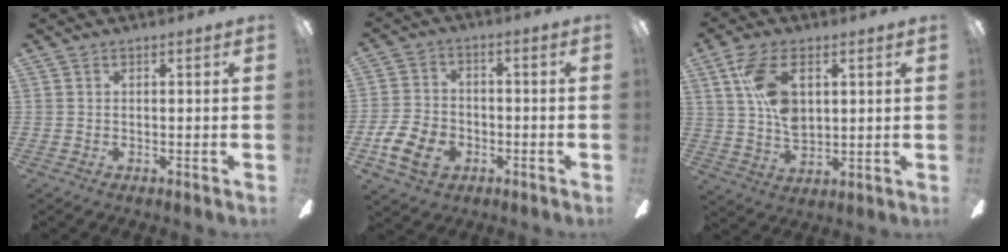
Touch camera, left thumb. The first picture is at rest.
{"total": 10.5, "force": [-4.4, 7.5, 5.9], "torque": [-0.126, 0.024, -0.080]}
{"total": 11.7, "force": [4.0, 6.5, 8.9], "torque": [-0.183, 0.001, 0.074]}